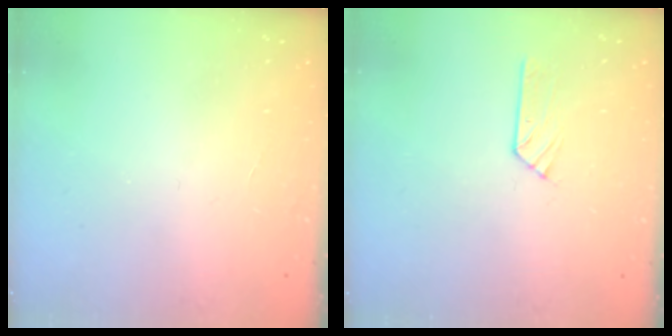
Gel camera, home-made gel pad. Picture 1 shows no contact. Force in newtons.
{"total": 3.9, "press": 3.9, "slide": 0.5}